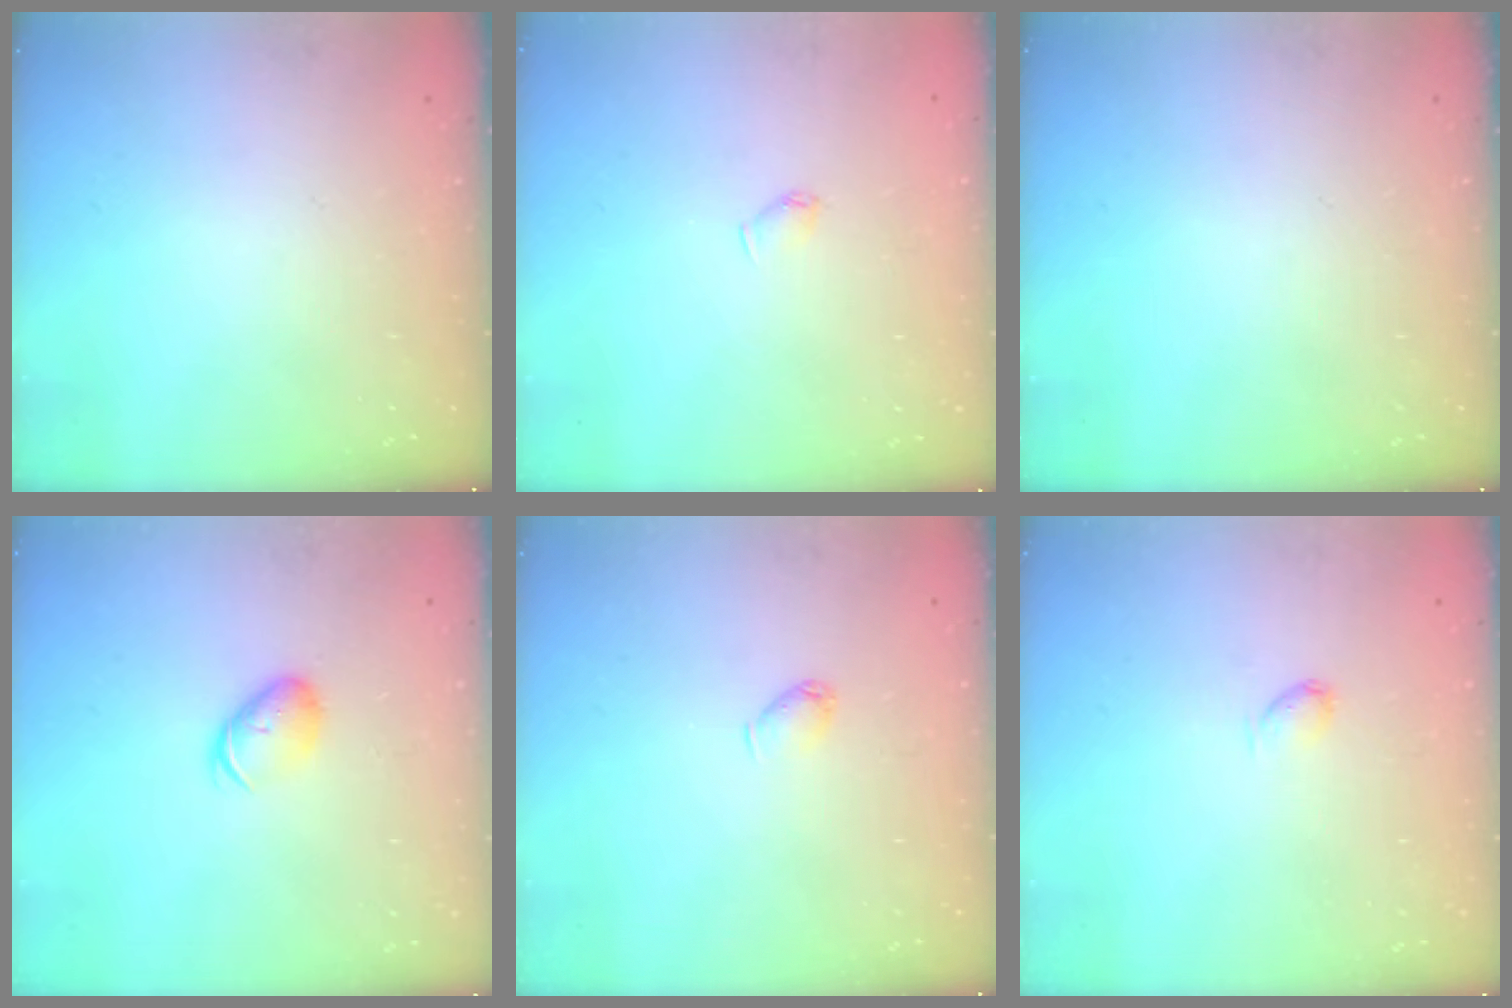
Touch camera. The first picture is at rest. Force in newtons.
{"total": 3.8, "press": 3.7, "slide": 0.8}
{"total": 0.0}
{"total": 5.9, "press": 5.8, "slide": 0.9}
{"total": 2.8, "press": 2.8, "slide": 0.4}
{"total": 2.8, "press": 2.7, "slide": 0.4}